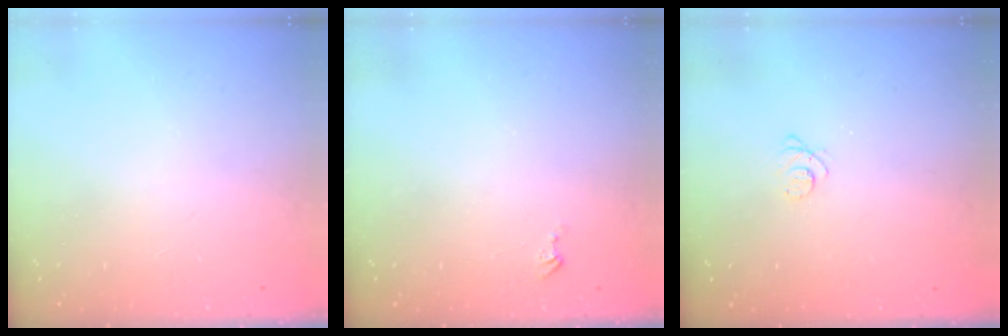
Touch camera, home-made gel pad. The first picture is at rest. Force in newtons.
{"total": 2.7, "press": 2.7, "slide": 0.3}
{"total": 2.5, "press": 2.5, "slide": 0.3}